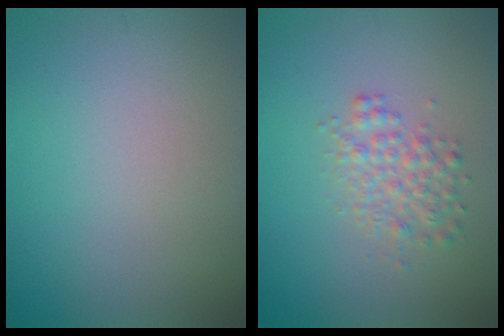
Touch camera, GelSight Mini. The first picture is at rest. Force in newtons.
{"total": 2.5, "press": 2.5, "slide": 0.1}